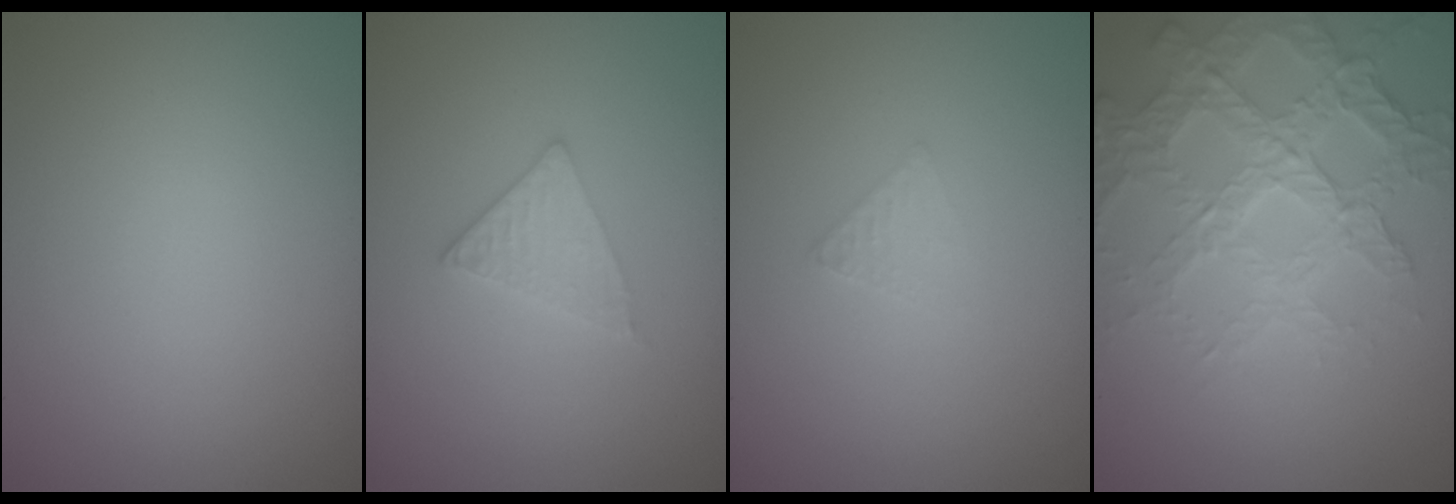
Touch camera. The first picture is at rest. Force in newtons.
{"total": 2.1, "press": 2.1, "slide": 0.3}
{"total": 1.0, "press": 1.0, "slide": 0.1}
{"total": 6.8, "press": 5.0, "slide": 4.7}